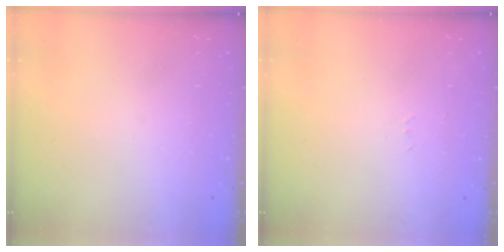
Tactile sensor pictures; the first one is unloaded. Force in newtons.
{"total": 2.6, "press": 2.6, "slide": 0.4}